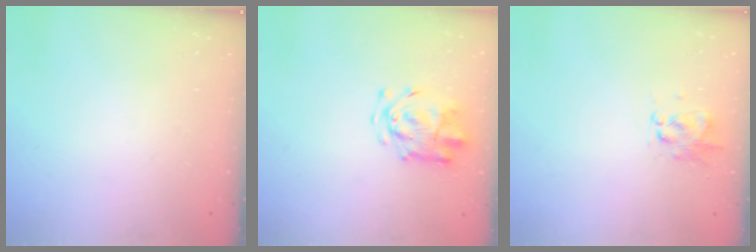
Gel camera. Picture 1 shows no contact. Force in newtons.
{"total": 4.7, "press": 4.6, "slide": 1.1}
{"total": 3.9, "press": 3.8, "slide": 0.7}